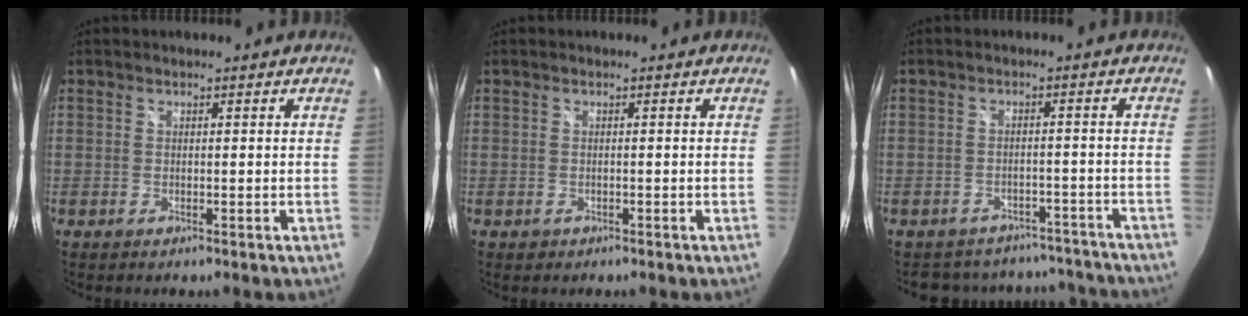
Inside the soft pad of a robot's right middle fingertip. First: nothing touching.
{"total": 1.0, "force": [-0.5, 0.7, 0.3], "torque": [-0.008, 0.000, -0.004]}
{"total": 15.5, "force": [-13.5, 6.7, 3.6], "torque": [-0.079, 0.035, -0.159]}